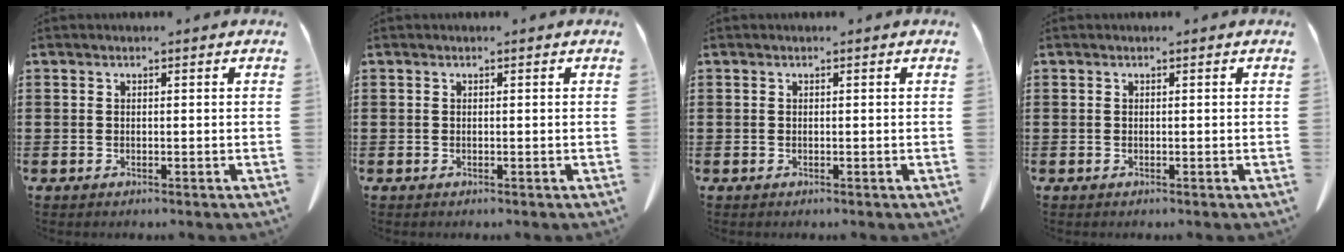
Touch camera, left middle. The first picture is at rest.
{"total": 0.0}
{"total": 0.0}
{"total": 0.0}